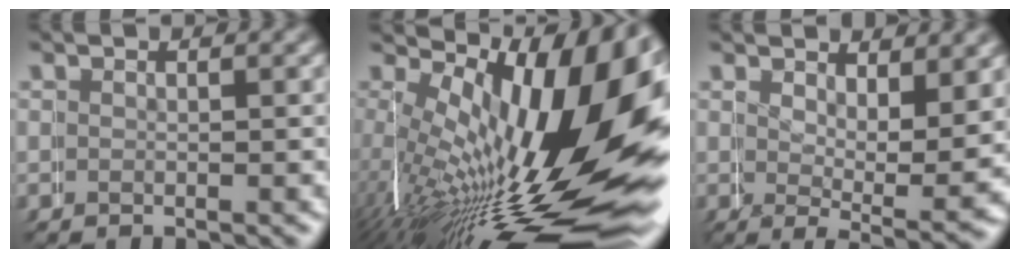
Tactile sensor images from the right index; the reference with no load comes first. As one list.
[{"total": 19.3, "force": [-3.1, 9.0, 16.8], "torque": [-0.232, -0.028, -0.019]}, {"total": 6.0, "force": [0.5, 2.4, 5.5], "torque": [-0.070, -0.024, 0.012]}]